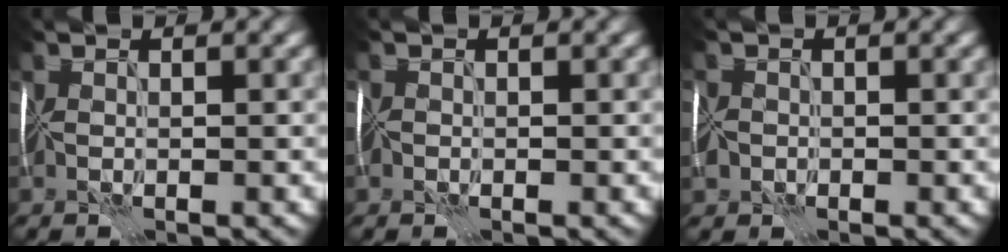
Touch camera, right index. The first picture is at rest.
{"total": 1.4, "force": [-0.4, 1.2, 0.5], "torque": [-0.004, 0.005, -0.009]}
{"total": 3.3, "force": [-1.7, 2.7, 1.0], "torque": [-0.032, 0.000, -0.026]}